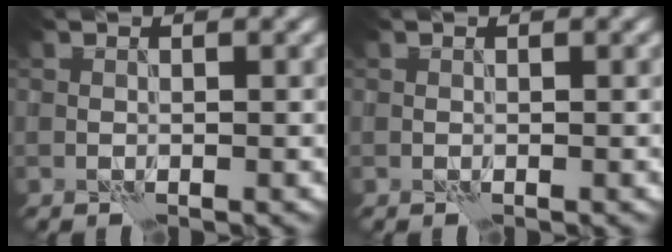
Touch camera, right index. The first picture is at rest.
{"total": 0.0}